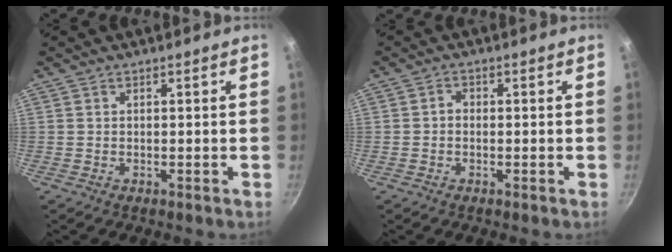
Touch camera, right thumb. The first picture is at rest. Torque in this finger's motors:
{"motor_torque": [0.34, 0.30, 0.06, 0.17, 0.02]}